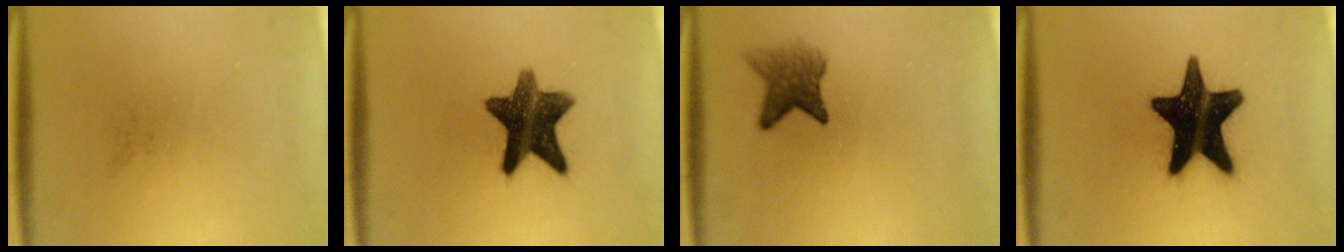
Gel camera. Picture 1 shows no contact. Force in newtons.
{"total": 12.1}
{"total": 4.4}
{"total": 19.1}